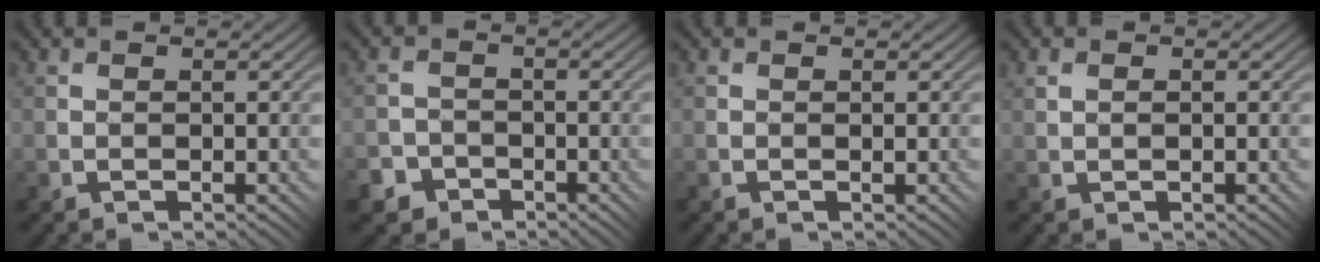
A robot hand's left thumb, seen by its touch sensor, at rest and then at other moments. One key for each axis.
{"total": 5.6, "fx": -3.8, "fy": 4.1, "fz": 0.5, "tx": -0.001, "ty": -0.008, "tz": -0.078}
{"total": 0.0}
{"total": 1.3, "fx": 0.3, "fy": 0.7, "fz": 1.0, "tx": -0.022, "ty": 0.008, "tz": 0.010}